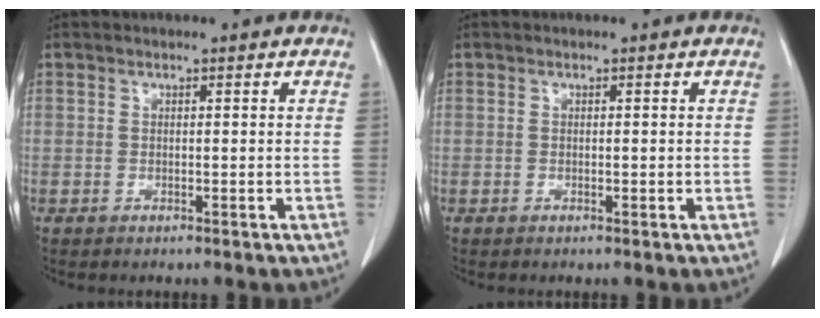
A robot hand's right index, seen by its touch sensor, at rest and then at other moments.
{"total": 0.6, "force": [-0.1, 0.2, 0.5], "torque": [-0.010, -0.002, 0.001]}